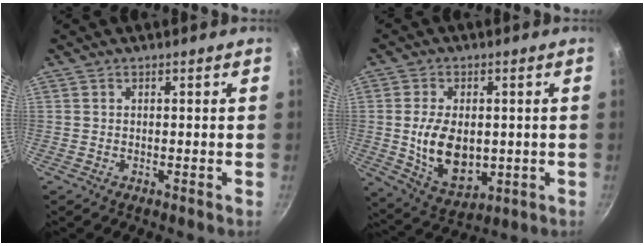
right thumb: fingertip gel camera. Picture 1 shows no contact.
{"total": 12.1, "force": [-0.2, 7.8, 9.3], "torque": [-0.148, -0.014, 0.013]}